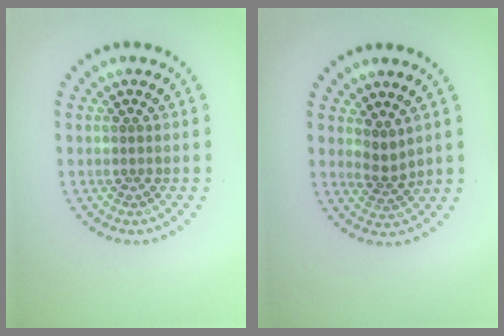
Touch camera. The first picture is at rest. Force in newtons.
{"total": 2.0, "press": 1.3, "slide": 1.5}